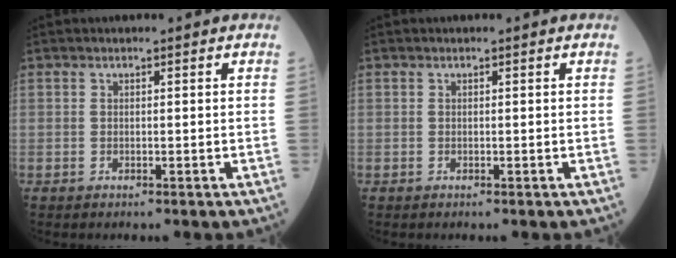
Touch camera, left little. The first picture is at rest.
{"total": 0.0}